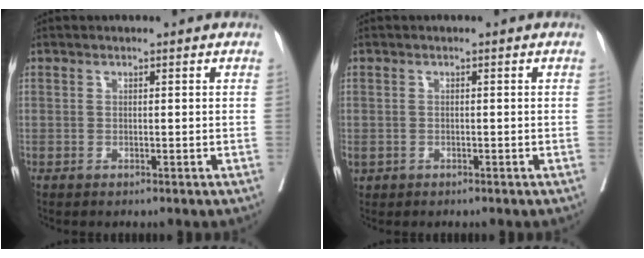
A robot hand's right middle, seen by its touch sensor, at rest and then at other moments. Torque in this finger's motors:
{"motor_torque": [1.09, -1.05, 1.02, 0.21]}